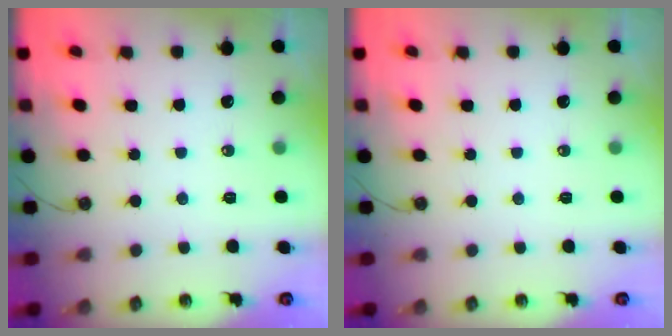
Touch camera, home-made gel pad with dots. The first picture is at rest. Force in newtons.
{"total": 0.0}